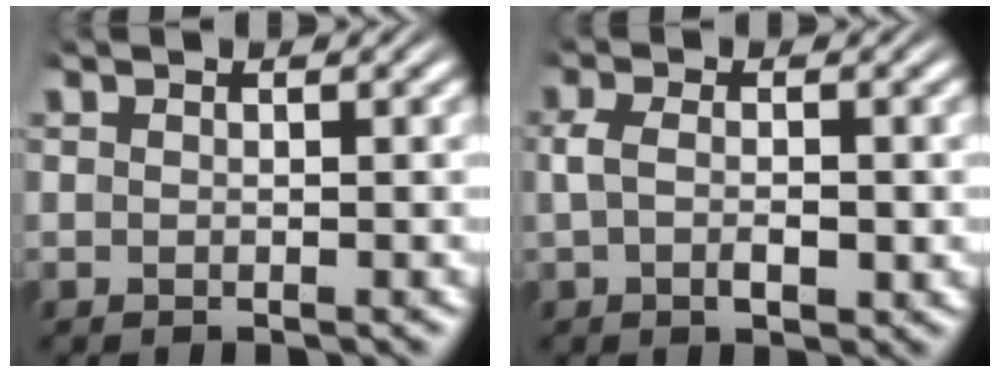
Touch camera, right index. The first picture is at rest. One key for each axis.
{"total": 2.6, "fx": -0.2, "fy": 1.1, "fz": 2.4, "tx": -0.053, "ty": -0.005, "tz": 0.001}